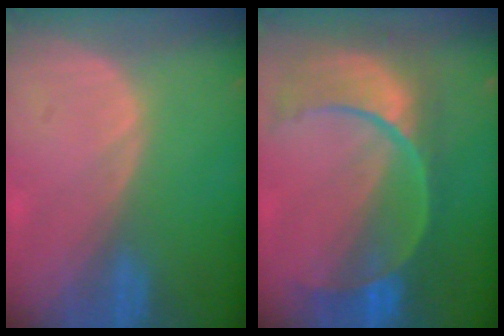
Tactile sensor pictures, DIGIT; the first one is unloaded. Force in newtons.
{"total": 11.2, "press": 9.4, "slide": 6.1}